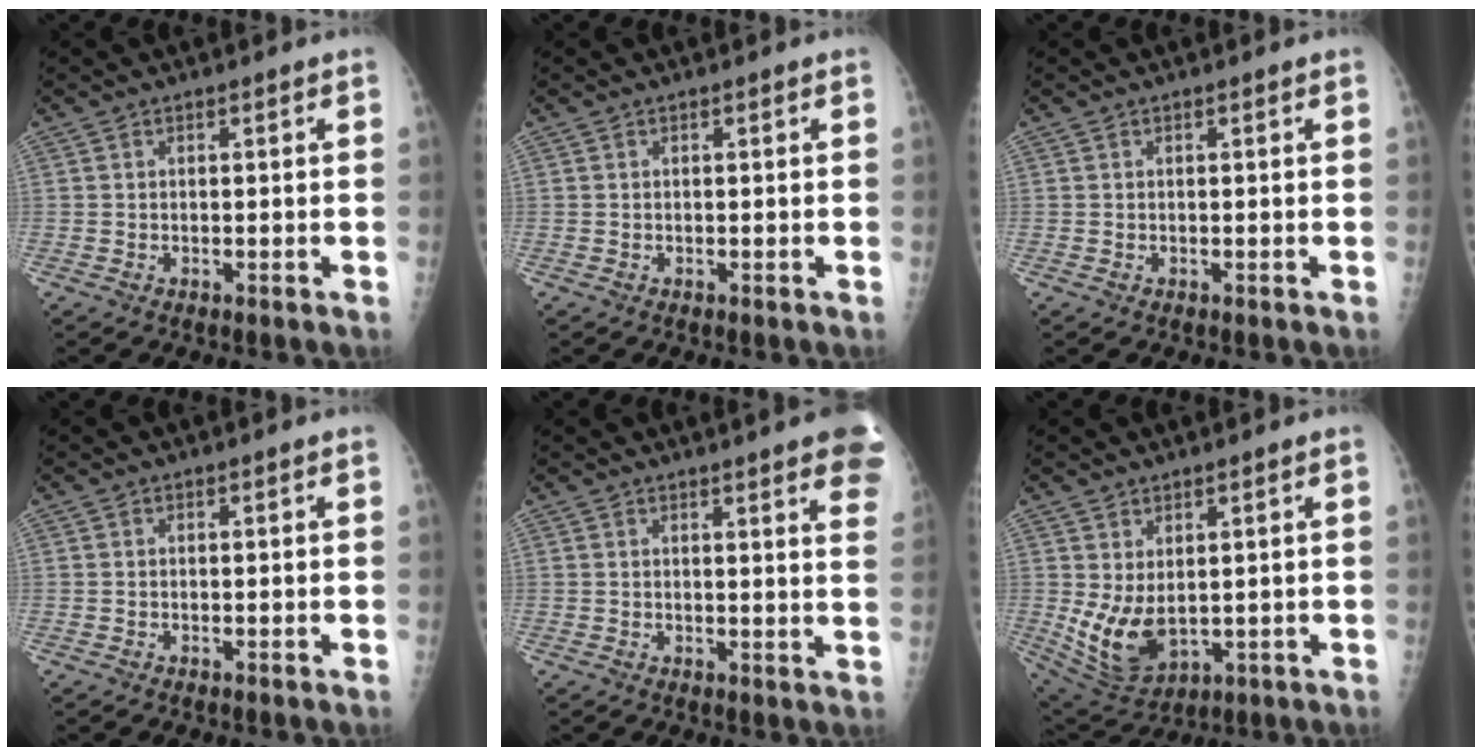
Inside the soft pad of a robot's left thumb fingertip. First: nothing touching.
{"total": 0.0}
{"total": 0.0}
{"total": 0.0}
{"total": 12.7, "force": [8.4, 2.0, 9.3], "torque": [-0.096, -0.023, 0.081]}
{"total": 9.6, "force": [0.8, 5.7, 7.7], "torque": [-0.133, -0.023, 0.039]}